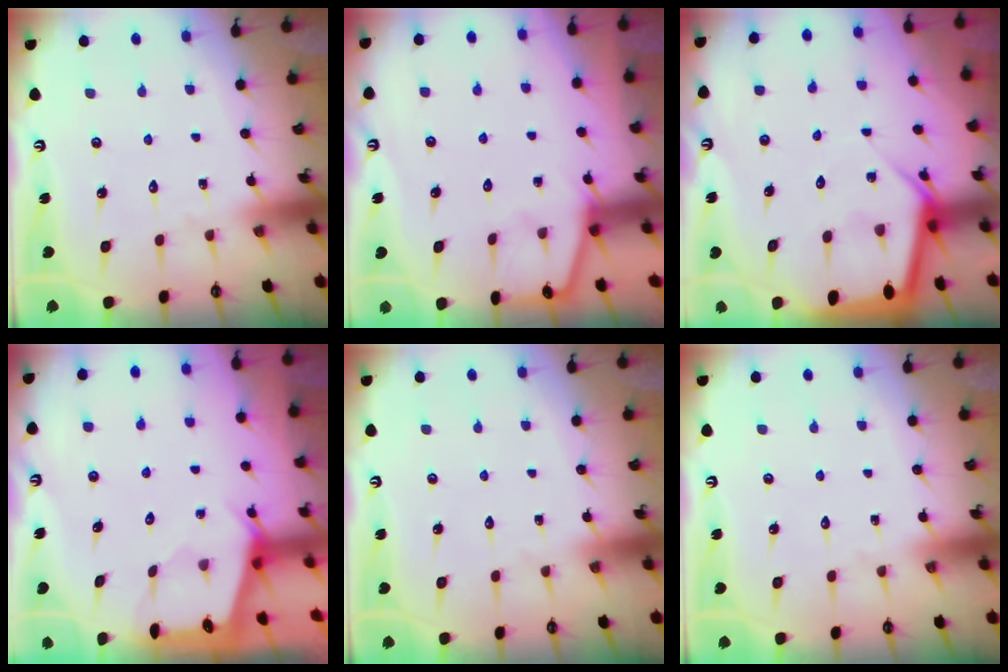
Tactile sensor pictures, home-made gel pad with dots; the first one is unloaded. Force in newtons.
{"total": 2.7, "press": 2.7, "slide": 0.4}
{"total": 6.9, "press": 6.9, "slide": 0.7}
{"total": 2.3, "press": 2.2, "slide": 0.3}
{"total": 0.0}
{"total": 0.0}